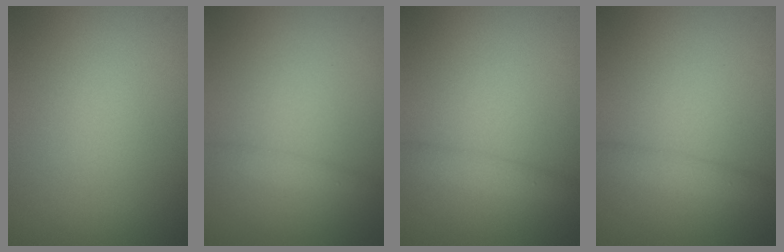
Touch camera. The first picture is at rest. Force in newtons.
{"total": 1.0, "press": 1.0, "slide": 0.0}
{"total": 1.8, "press": 1.8, "slide": 0.0}
{"total": 1.8, "press": 1.8, "slide": 0.0}